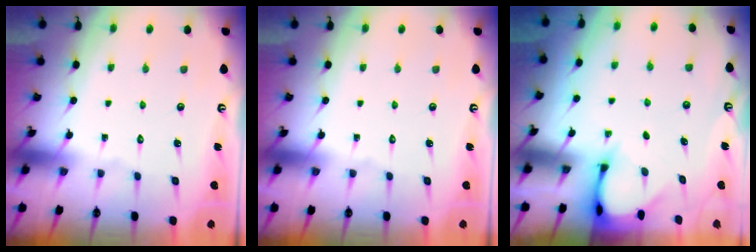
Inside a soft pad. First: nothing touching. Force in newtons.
{"total": 0.0}
{"total": 3.1, "press": 3.1, "slide": 0.2}